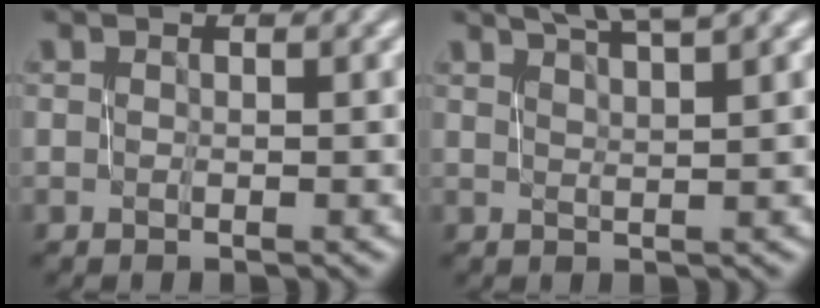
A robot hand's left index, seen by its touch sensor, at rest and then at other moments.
{"total": 4.3, "force": [3.3, 0.4, 2.7], "torque": [-0.034, 0.009, 0.051]}